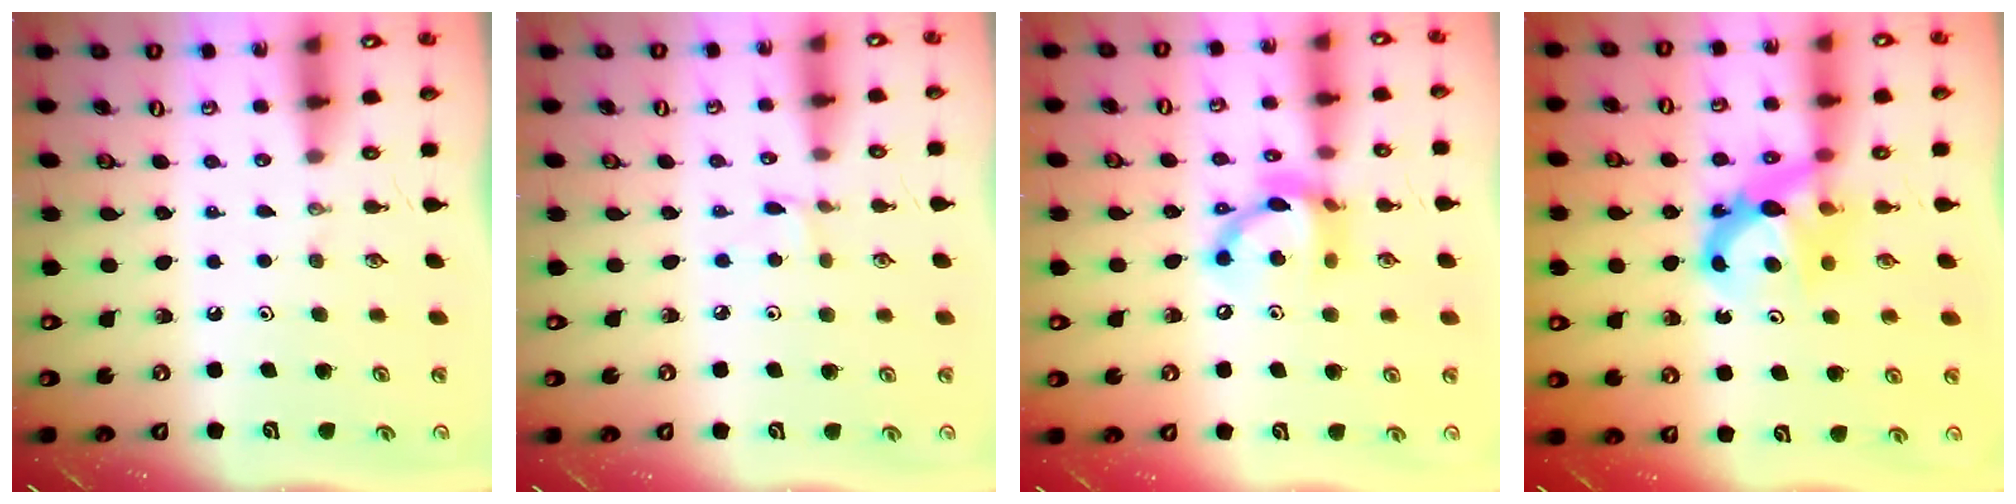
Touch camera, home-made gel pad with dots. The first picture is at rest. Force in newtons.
{"total": 1.5, "press": 1.5, "slide": 0.2}
{"total": 12.8, "press": 12.8, "slide": 0.9}
{"total": 7.9, "press": 7.9, "slide": 0.4}